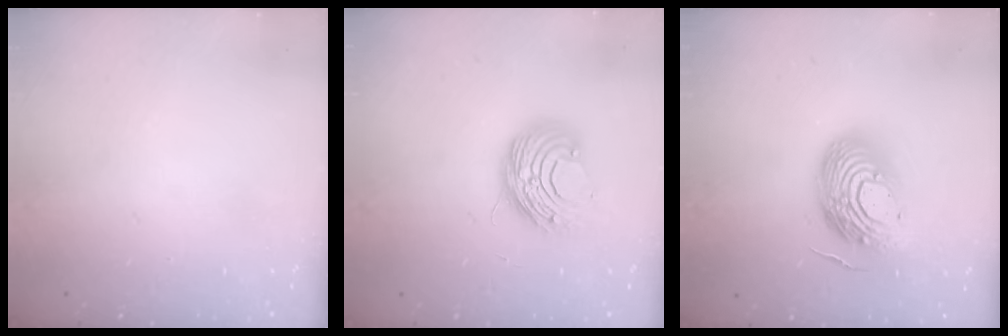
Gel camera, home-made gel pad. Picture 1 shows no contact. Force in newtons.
{"total": 9.1, "press": 9.1, "slide": 0.5}
{"total": 18.7, "press": 18.7, "slide": 1.6}